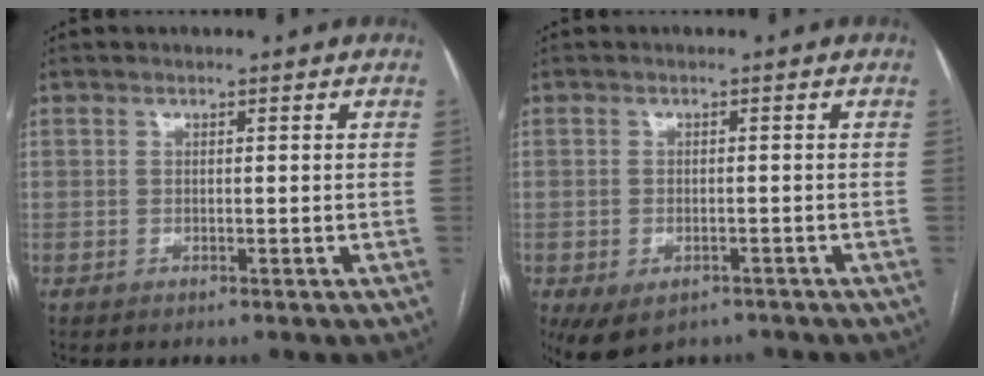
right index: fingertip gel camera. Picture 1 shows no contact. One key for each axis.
{"total": 7.2, "fx": -4.3, "fy": 4.4, "fz": 3.6, "tx": -0.066, "ty": -0.003, "tz": -0.059}